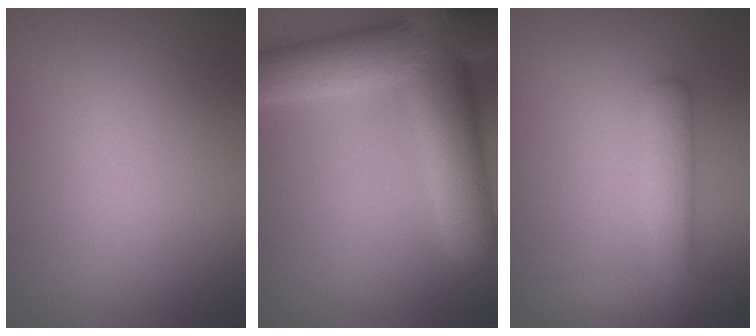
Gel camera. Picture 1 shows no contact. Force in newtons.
{"total": 12.0, "press": 11.9, "slide": 1.0}
{"total": 4.3, "press": 4.3, "slide": 0.2}